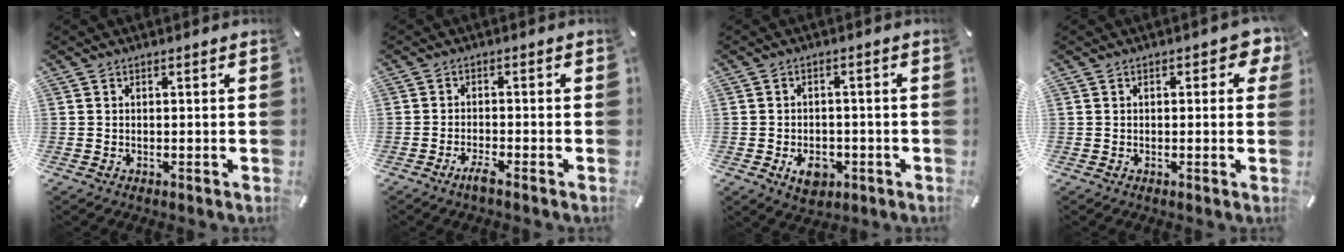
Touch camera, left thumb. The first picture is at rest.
{"total": 3.1, "force": [-2.4, 0.3, 1.9], "torque": [-0.044, 0.003, -0.047]}
{"total": 6.0, "force": [-2.3, 4.2, 3.6], "torque": [-0.059, 0.003, -0.044]}
{"total": 3.7, "force": [0.9, 2.0, 3.1], "torque": [-0.038, 0.001, 0.009]}